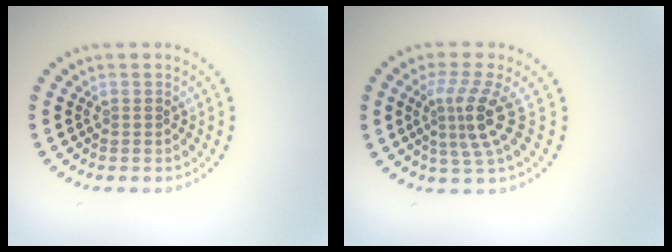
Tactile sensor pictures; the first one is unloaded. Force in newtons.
{"total": 3.8, "press": 2.7, "slide": 2.8}